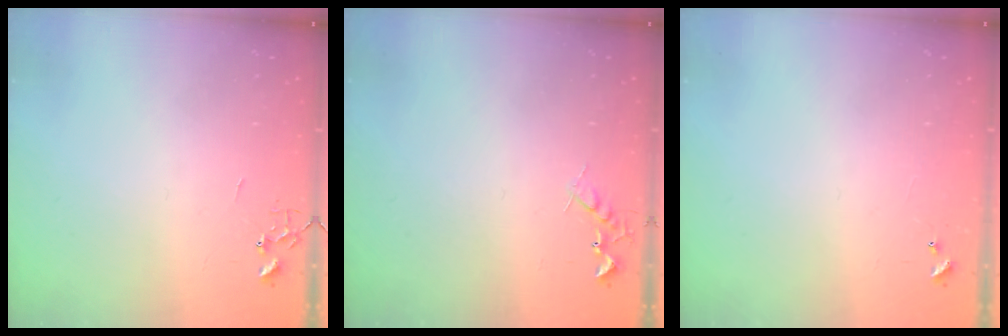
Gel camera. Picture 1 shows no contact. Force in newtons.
{"total": 6.6, "press": 6.5, "slide": 0.7}
{"total": 4.1, "press": 4.1, "slide": 0.5}